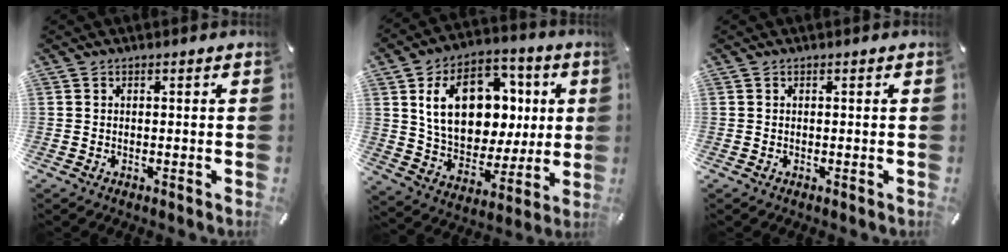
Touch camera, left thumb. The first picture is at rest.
{"total": 18.8, "force": [4.3, 14.2, 11.6], "torque": [-0.193, -0.006, 0.085]}
{"total": 0.0}